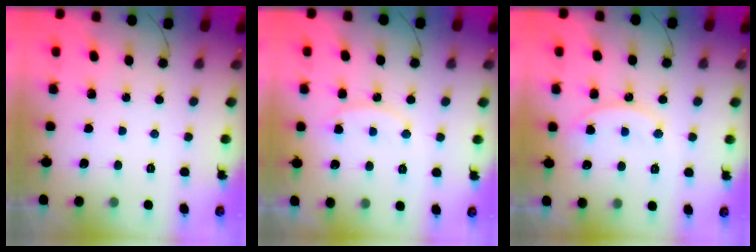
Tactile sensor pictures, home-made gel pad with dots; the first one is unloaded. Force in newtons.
{"total": 9.8, "press": 9.7, "slide": 0.8}
{"total": 10.5, "press": 10.5, "slide": 0.5}